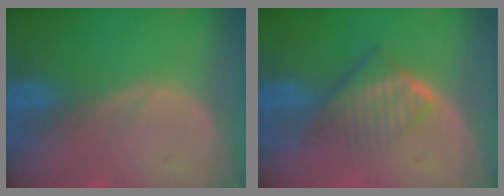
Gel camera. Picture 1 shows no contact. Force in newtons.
{"total": 6.4, "press": 5.6, "slide": 3.2}